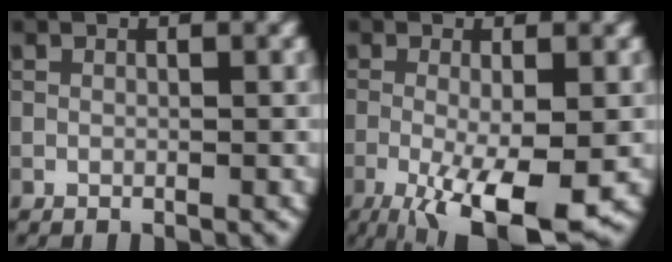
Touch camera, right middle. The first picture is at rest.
{"total": 8.6, "force": [-3.3, 2.2, 7.6], "torque": [-0.135, -0.014, -0.048]}